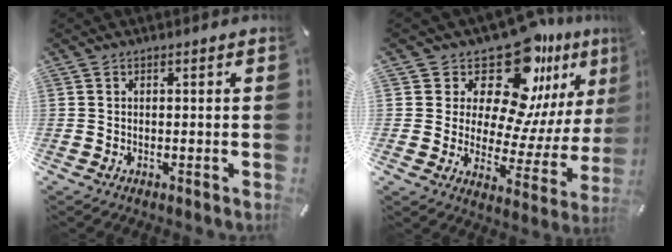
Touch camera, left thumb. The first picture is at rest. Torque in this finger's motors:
{"motor_torque": [0.93, -0.06, 0.27, -0.05, -0.03]}